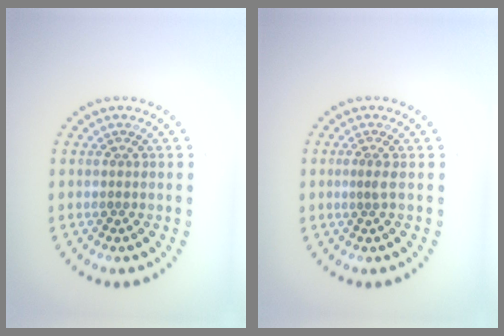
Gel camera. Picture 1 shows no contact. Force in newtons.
{"total": 0.8, "press": 0.4, "slide": 0.7}